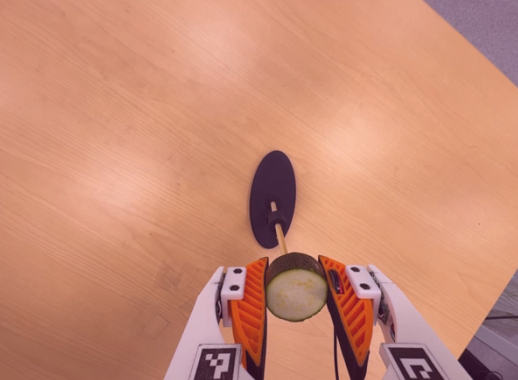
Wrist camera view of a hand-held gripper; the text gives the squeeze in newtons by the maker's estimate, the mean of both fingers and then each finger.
{"total": 10.9, "left": 10.6, "right": 11.3}